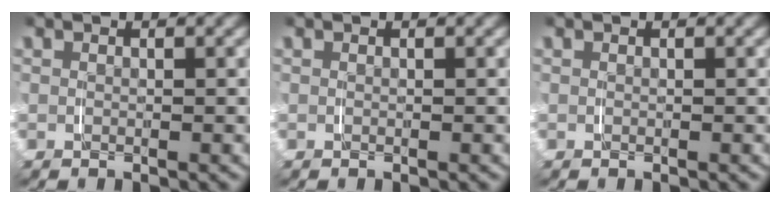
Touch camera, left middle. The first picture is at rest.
{"total": 0.0}
{"total": 0.0}